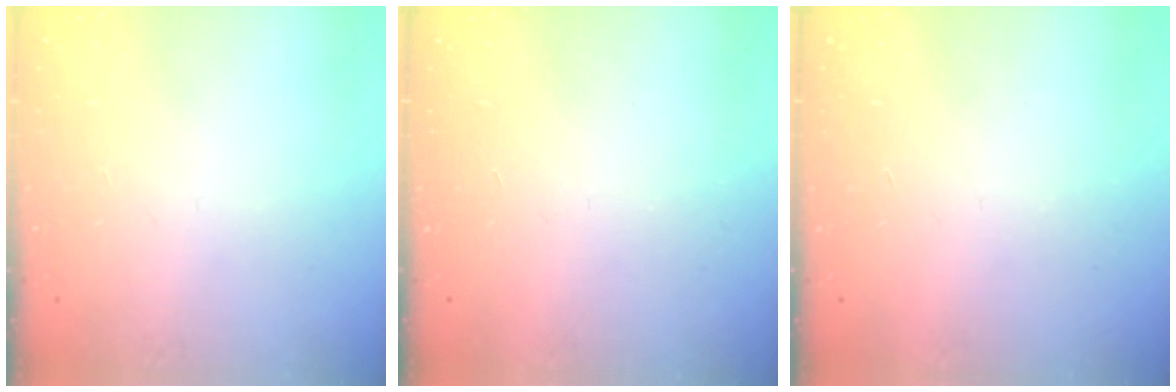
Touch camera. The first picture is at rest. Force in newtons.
{"total": 1.6, "press": 1.5, "slide": 0.1}
{"total": 1.5, "press": 1.5, "slide": 0.1}